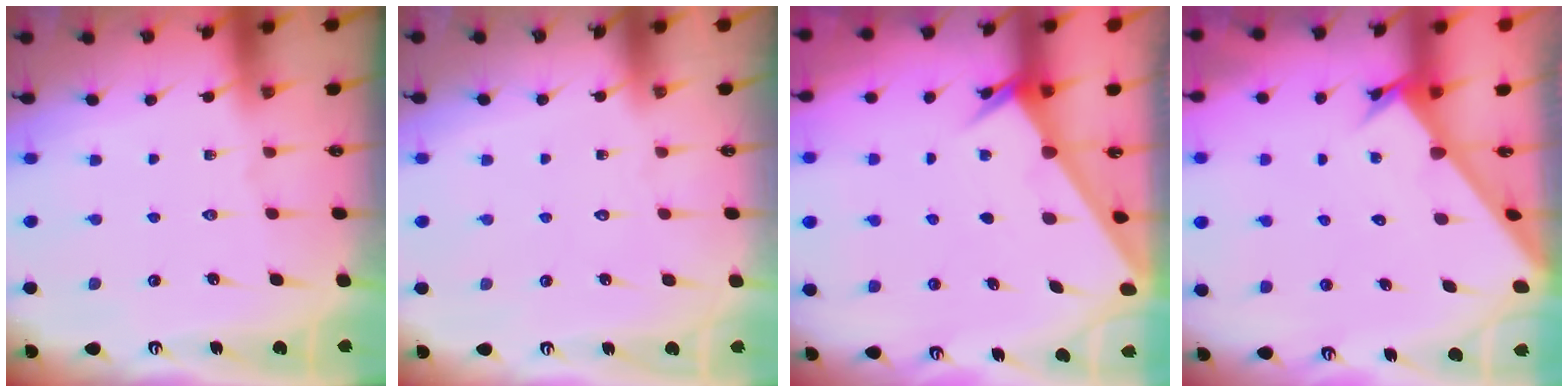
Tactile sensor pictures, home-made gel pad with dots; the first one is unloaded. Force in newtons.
{"total": 1.8, "press": 1.7, "slide": 0.1}
{"total": 2.0, "press": 2.0, "slide": 0.1}
{"total": 2.7, "press": 2.7, "slide": 0.3}